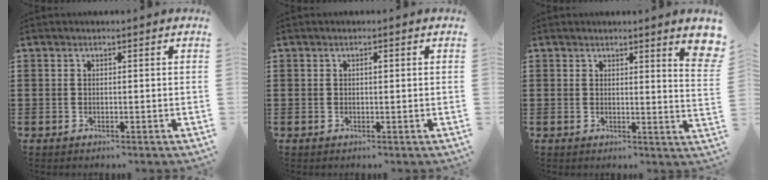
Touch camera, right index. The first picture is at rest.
{"total": 0.7, "force": [0.2, 0.2, 0.7], "torque": [-0.014, -0.001, 0.004]}
{"total": 2.3, "force": [2.0, 0.8, 1.0], "torque": [-0.003, -0.003, 0.032]}